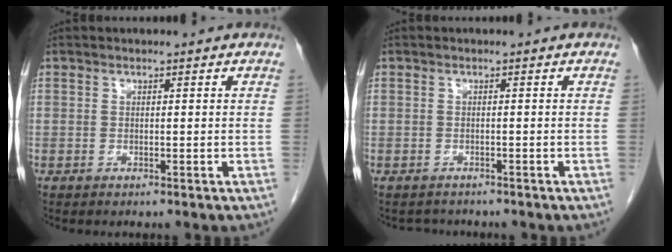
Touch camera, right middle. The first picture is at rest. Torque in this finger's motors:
{"motor_torque": [-0.06, 0.06, -0.04, -0.02]}